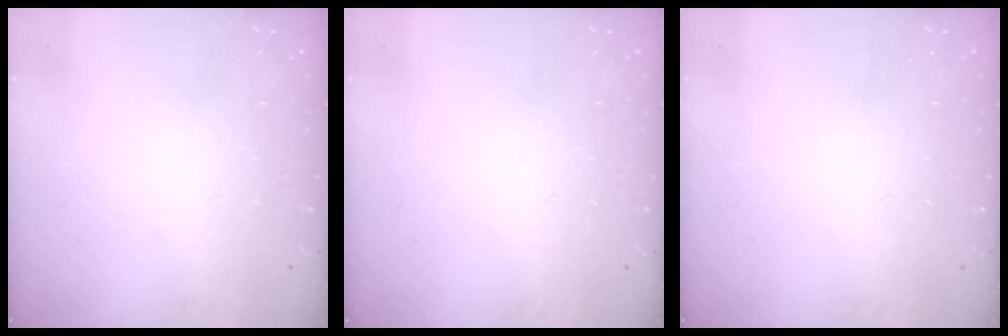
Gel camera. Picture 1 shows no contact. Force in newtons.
{"total": 0.0}
{"total": 0.0}